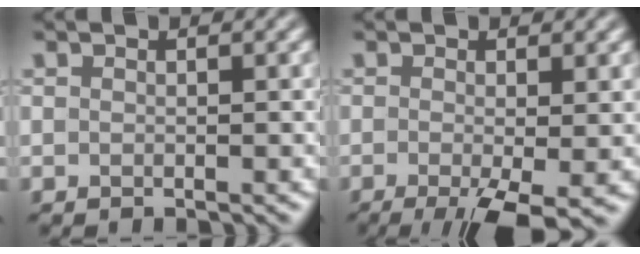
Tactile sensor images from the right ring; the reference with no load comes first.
{"total": 6.5, "force": [-3.0, 1.8, 5.5], "torque": [-0.098, -0.010, -0.047]}